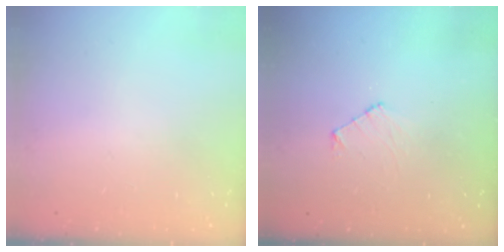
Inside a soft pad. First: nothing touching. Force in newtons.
{"total": 4.6, "press": 4.6, "slide": 0.4}